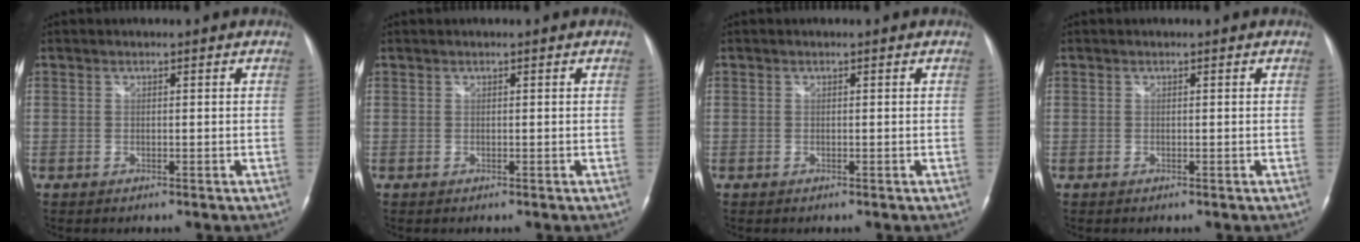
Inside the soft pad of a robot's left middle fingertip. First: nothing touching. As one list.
[{"total": 0.0}, {"total": 0.0}, {"total": 0.0}]